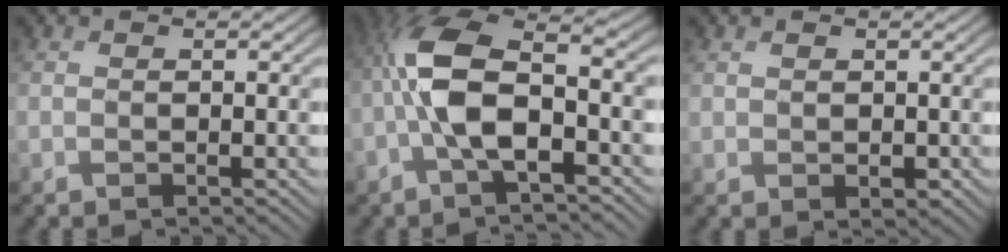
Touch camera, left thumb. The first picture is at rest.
{"total": 9.4, "force": [-2.0, 3.4, 8.5], "torque": [-0.172, 0.019, -0.050]}
{"total": 1.6, "force": [0.4, 1.1, 1.0], "torque": [-0.021, -0.005, 0.013]}